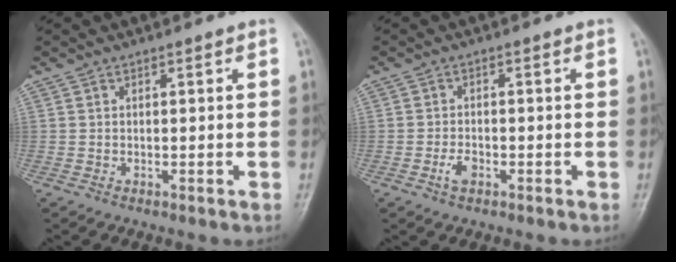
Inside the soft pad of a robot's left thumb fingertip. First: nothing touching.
{"total": 2.4, "force": [-1.1, 1.3, 1.6], "torque": [-0.031, 0.005, -0.020]}